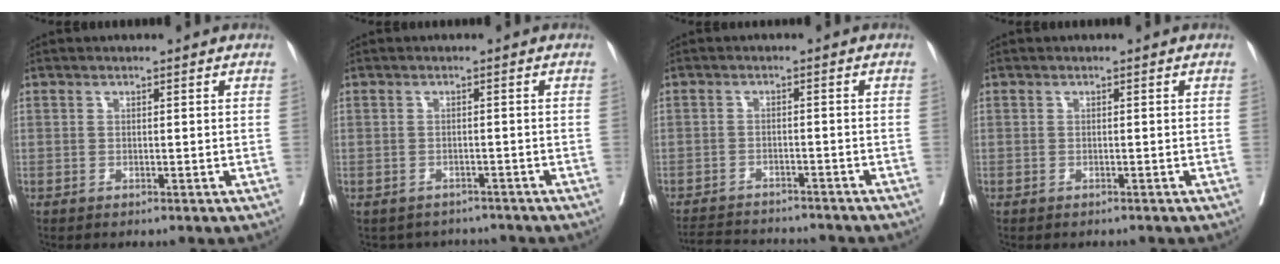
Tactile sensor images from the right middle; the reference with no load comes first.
{"total": 4.5, "force": [-4.1, 1.7, -0.3], "torque": [0.009, 0.011, -0.051]}
{"total": 11.3, "force": [-10.6, 2.2, 3.5], "torque": [-0.062, -0.001, -0.141]}
{"total": 0.7, "force": [-0.7, 0.2, 0.1], "torque": [-0.007, -0.001, -0.013]}